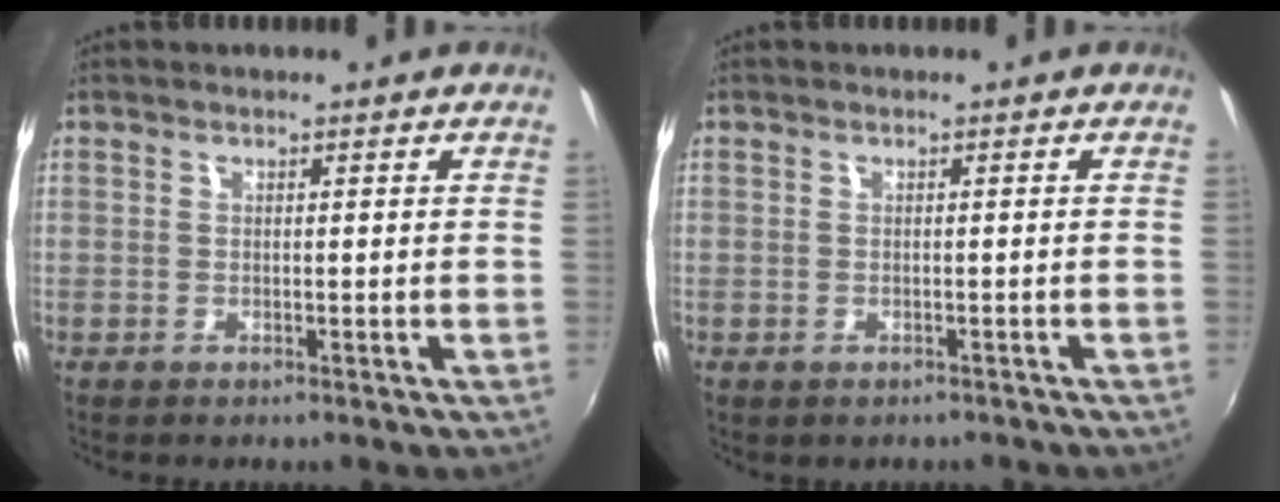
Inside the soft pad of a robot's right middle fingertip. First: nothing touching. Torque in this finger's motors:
{"motor_torque": [0.98, -1.16, 0.08, 0.05]}